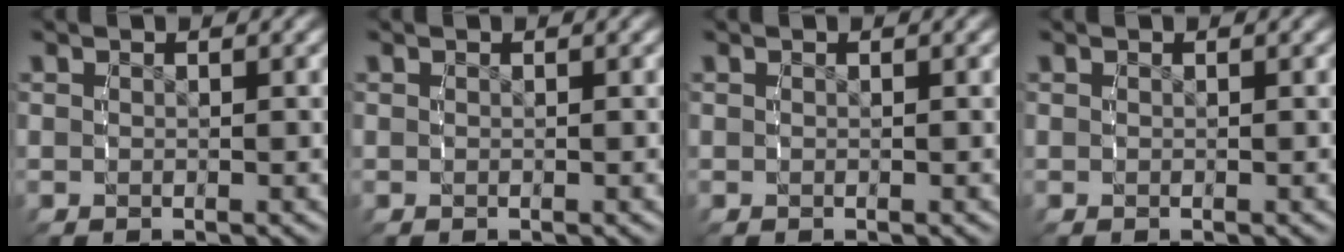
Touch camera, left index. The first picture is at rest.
{"total": 0.0}
{"total": 0.0}
{"total": 0.0}